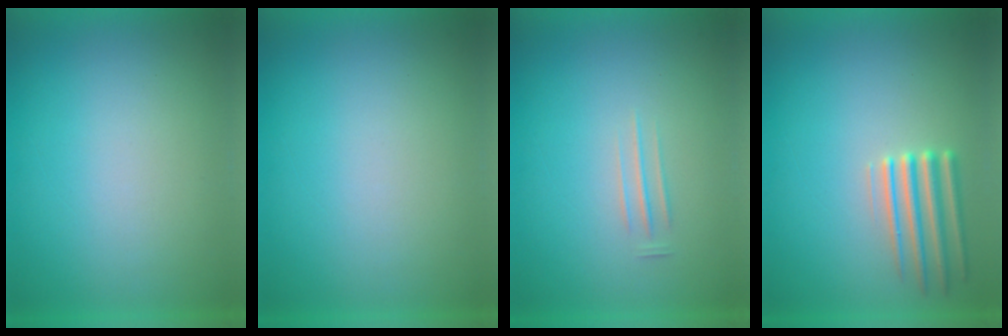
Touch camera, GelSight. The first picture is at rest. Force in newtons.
{"total": 0.0}
{"total": 1.4}
{"total": 2.3}